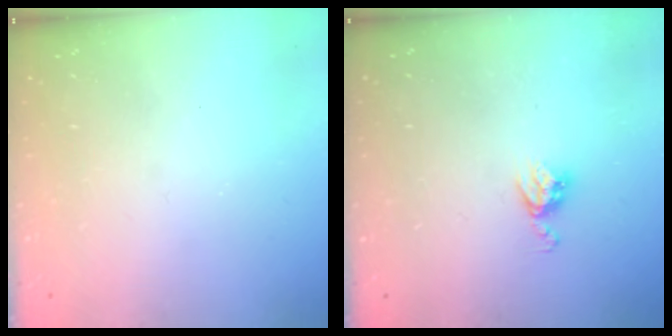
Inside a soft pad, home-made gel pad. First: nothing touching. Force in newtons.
{"total": 5.6, "press": 5.6, "slide": 0.5}